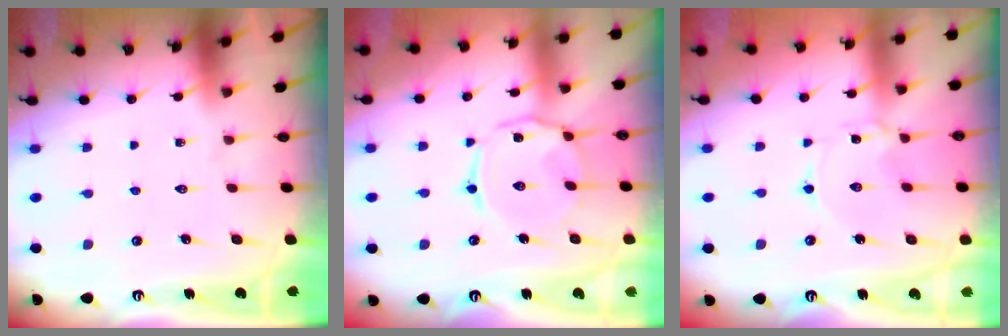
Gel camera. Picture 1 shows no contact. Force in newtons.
{"total": 5.9, "press": 5.9, "slide": 0.4}
{"total": 1.0, "press": 1.0, "slide": 0.2}